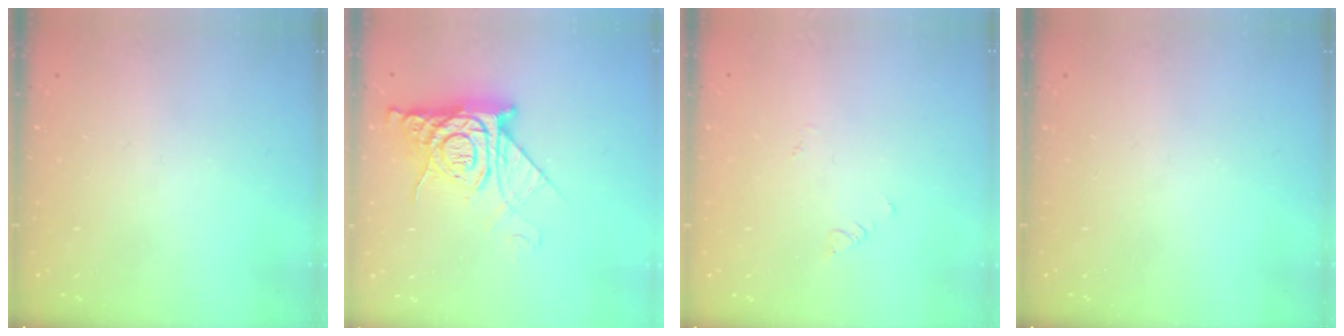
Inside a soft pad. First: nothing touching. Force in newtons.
{"total": 13.7, "press": 13.6, "slide": 1.5}
{"total": 1.9, "press": 1.9, "slide": 0.4}
{"total": 0.0}